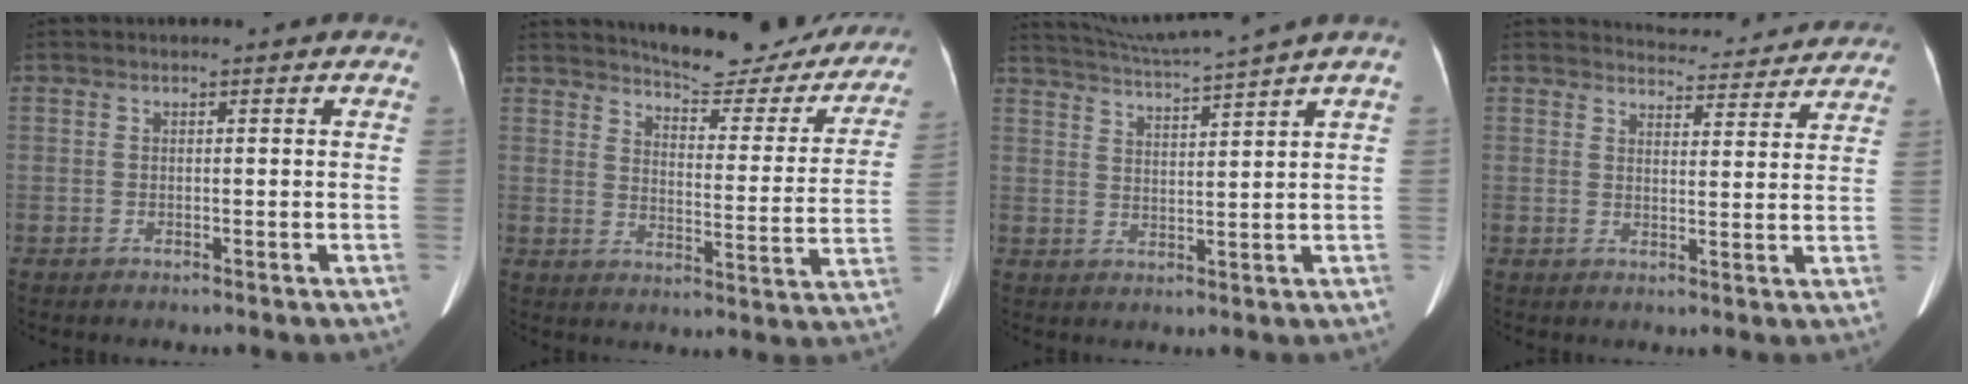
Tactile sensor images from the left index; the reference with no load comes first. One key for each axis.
{"total": 20.7, "fx": 18.9, "fy": 4.6, "fz": 6.9, "tx": -0.077, "ty": -0.052, "tz": 0.223}
{"total": 8.6, "fx": 7.6, "fy": -2.6, "fz": 2.9, "tx": -0.057, "ty": -0.007, "tz": 0.130}
{"total": 11.4, "fx": 11.1, "fy": 2.2, "fz": 1.0, "tx": 0.007, "ty": -0.003, "tz": 0.119}